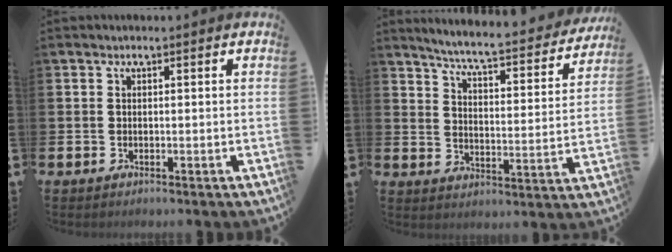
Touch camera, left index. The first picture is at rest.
{"total": 5.8, "force": [5.4, 0.0, 2.1], "torque": [-0.060, -0.049, 0.084]}